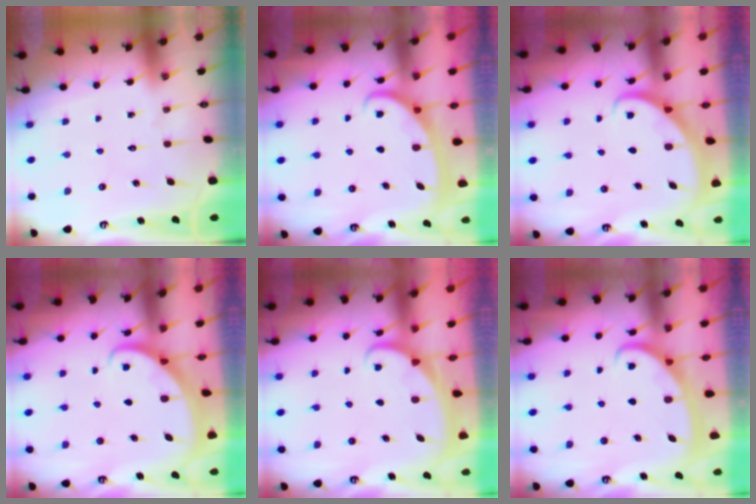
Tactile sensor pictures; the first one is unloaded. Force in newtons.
{"total": 2.8, "press": 2.8, "slide": 0.4}
{"total": 2.9, "press": 2.9, "slide": 0.2}
{"total": 2.7, "press": 2.7, "slide": 0.2}
{"total": 1.8, "press": 1.7, "slide": 0.1}
{"total": 2.9, "press": 2.9, "slide": 0.3}